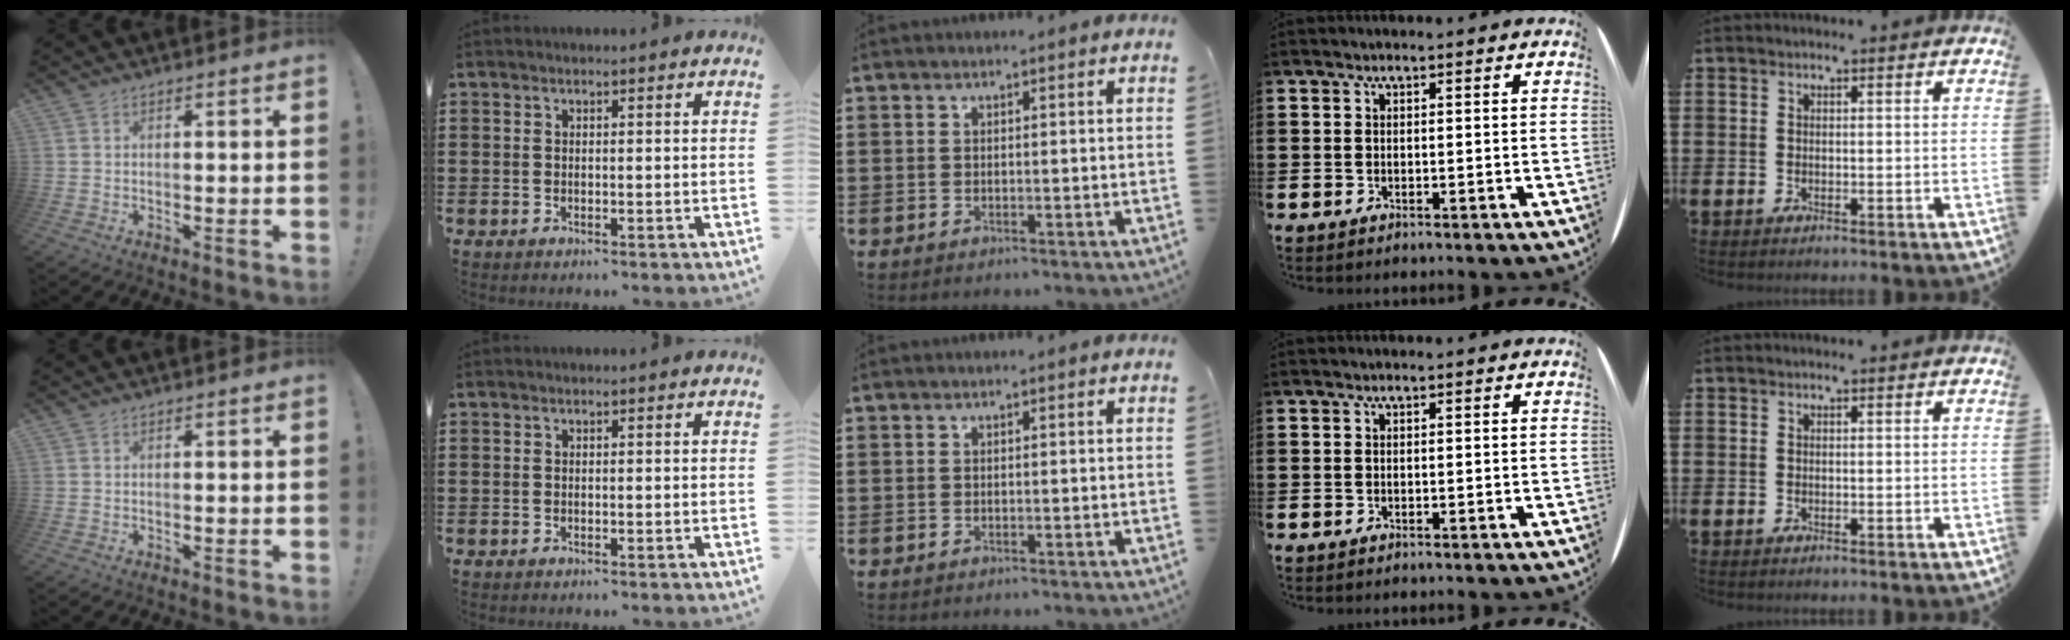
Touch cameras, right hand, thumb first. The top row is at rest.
{}